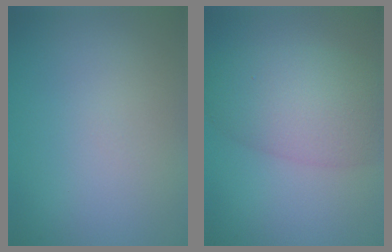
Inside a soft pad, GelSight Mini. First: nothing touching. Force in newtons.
{"total": 6.7, "press": 6.7, "slide": 0.2}